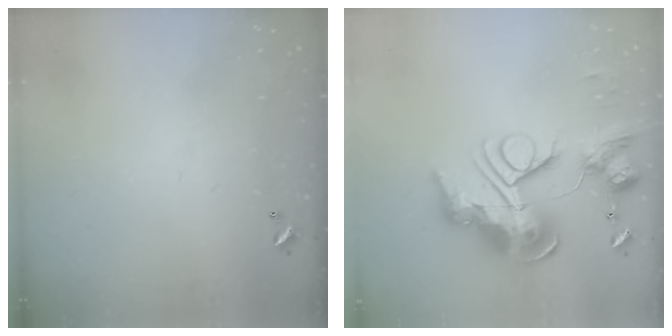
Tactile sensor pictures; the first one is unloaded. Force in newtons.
{"total": 0.7, "press": 0.7, "slide": 0.0}